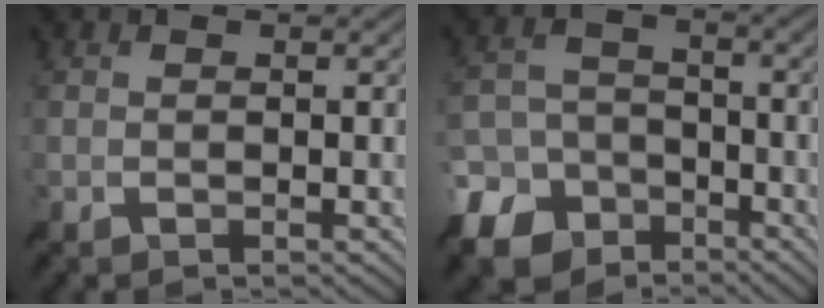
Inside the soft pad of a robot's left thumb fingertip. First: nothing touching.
{"total": 10.8, "force": [-6.8, 7.7, 3.3], "torque": [-0.092, -0.026, -0.133]}